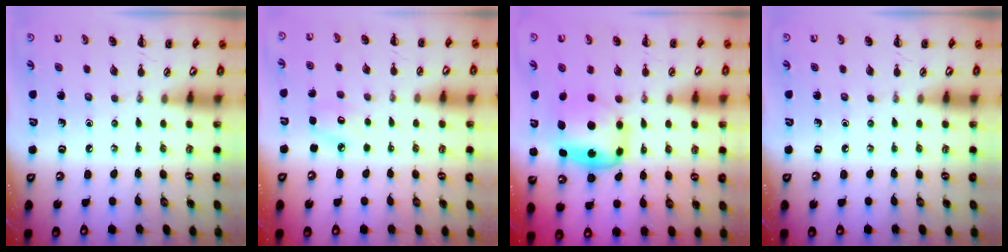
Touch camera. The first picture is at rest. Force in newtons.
{"total": 5.2, "press": 5.0, "slide": 1.5}
{"total": 6.0, "press": 5.9, "slide": 1.5}
{"total": 0.0}